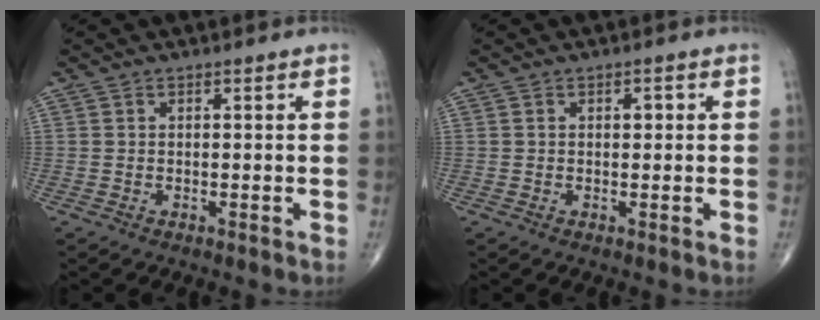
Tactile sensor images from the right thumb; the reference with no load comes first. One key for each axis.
{"total": 1.1, "fx": 0.2, "fy": 0.7, "fz": 0.8, "tx": -0.005, "ty": 0.001, "tz": 0.000}